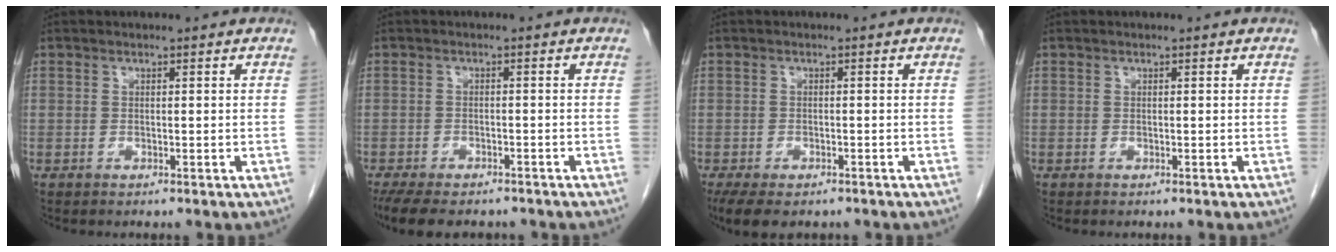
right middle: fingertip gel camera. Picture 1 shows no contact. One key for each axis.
{"total": 12.1, "fx": -9.9, "fy": 4.5, "fz": 5.3, "tx": -0.108, "ty": -0.008, "tz": -0.137}
{"total": 7.0, "fx": -5.1, "fy": 3.1, "fz": 3.6, "tx": -0.059, "ty": -0.011, "tz": -0.074}
{"total": 0.0}